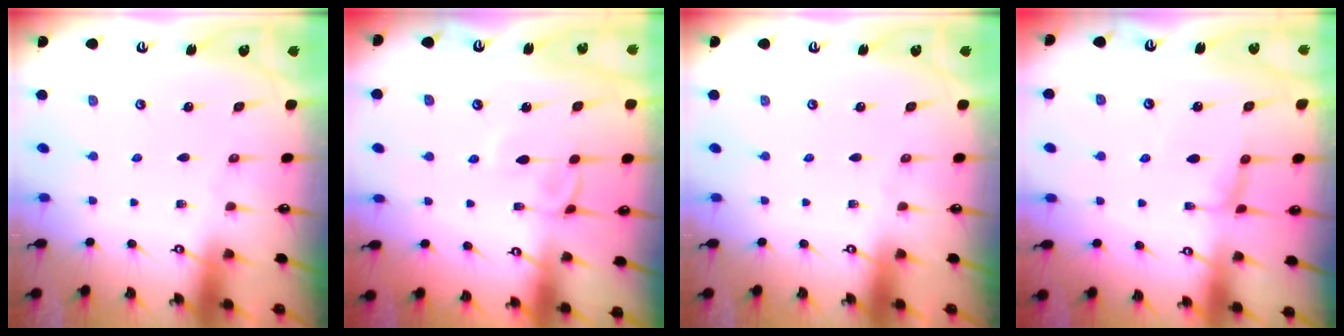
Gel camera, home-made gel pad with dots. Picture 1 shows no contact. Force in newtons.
{"total": 2.0, "press": 2.0, "slide": 0.2}
{"total": 0.0}
{"total": 1.9, "press": 1.8, "slide": 0.5}